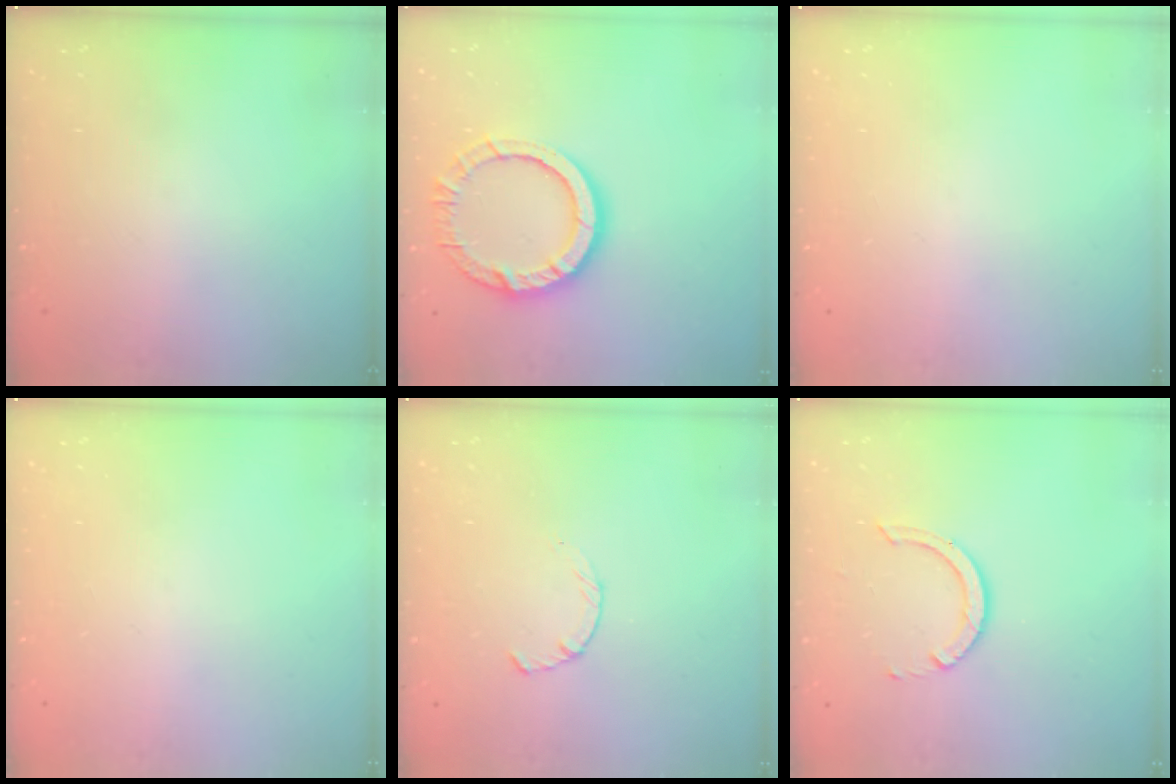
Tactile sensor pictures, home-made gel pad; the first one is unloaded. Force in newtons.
{"total": 12.7, "press": 12.6, "slide": 0.9}
{"total": 0.0}
{"total": 0.0}
{"total": 2.4, "press": 2.3, "slide": 0.4}
{"total": 6.3, "press": 6.3, "slide": 0.4}